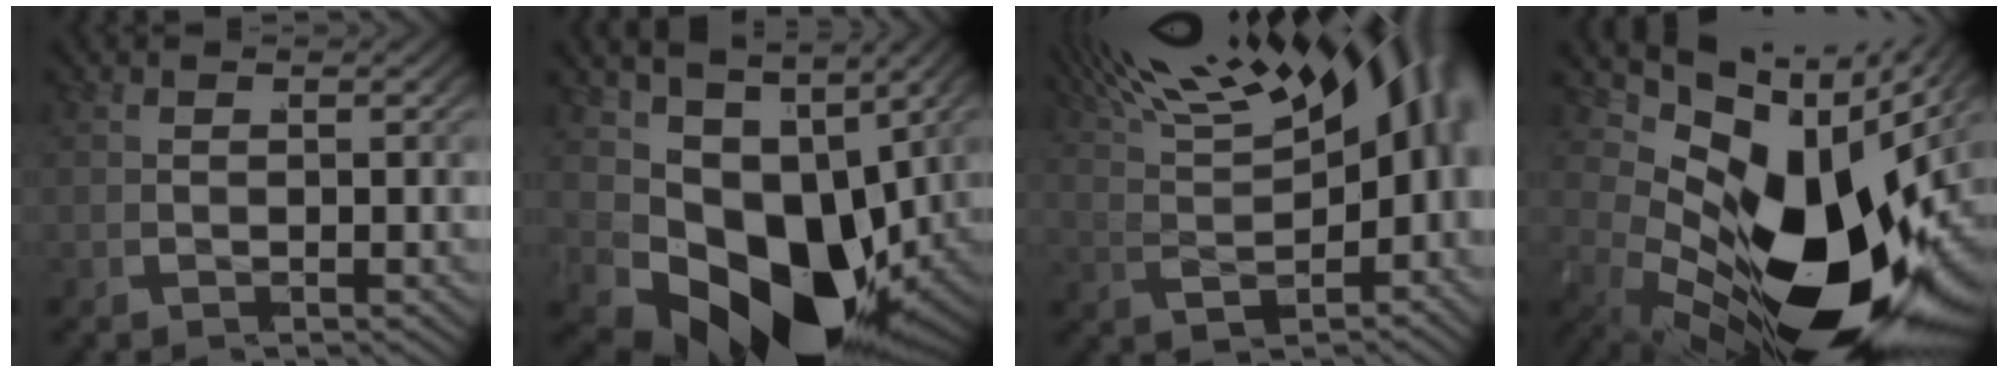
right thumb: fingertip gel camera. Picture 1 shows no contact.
{"total": 16.4, "force": [-3.6, 10.0, 12.5], "torque": [-0.241, -0.064, -0.028]}
{"total": 13.6, "force": [5.4, 7.6, 9.8], "torque": [-0.141, 0.022, 0.083]}
{"total": 20.4, "force": [-1.0, 11.9, 16.5], "torque": [-0.263, -0.034, -0.002]}